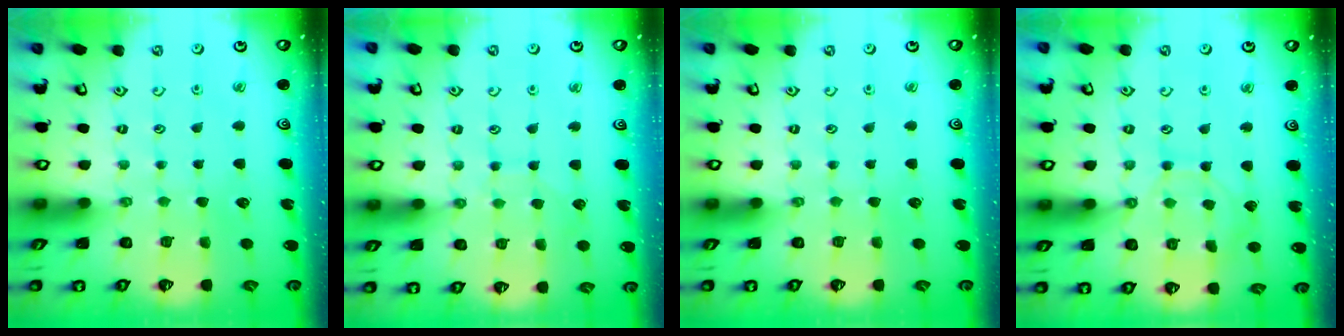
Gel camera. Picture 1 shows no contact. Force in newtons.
{"total": 5.7, "press": 5.7, "slide": 0.6}
{"total": 0.0}
{"total": 8.2, "press": 8.1, "slide": 1.0}